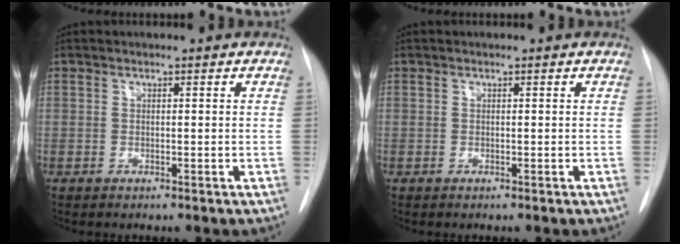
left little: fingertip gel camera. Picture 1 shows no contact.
{"total": 0.0}